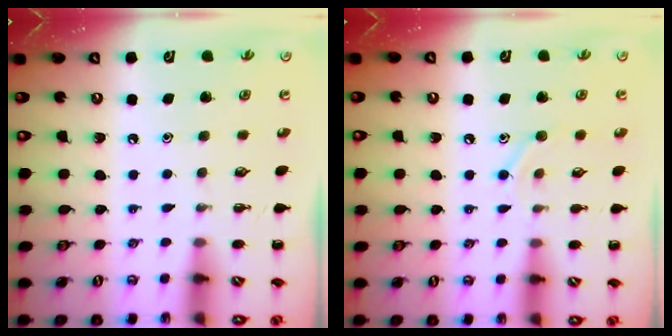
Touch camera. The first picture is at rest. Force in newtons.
{"total": 8.2, "press": 8.1, "slide": 1.5}